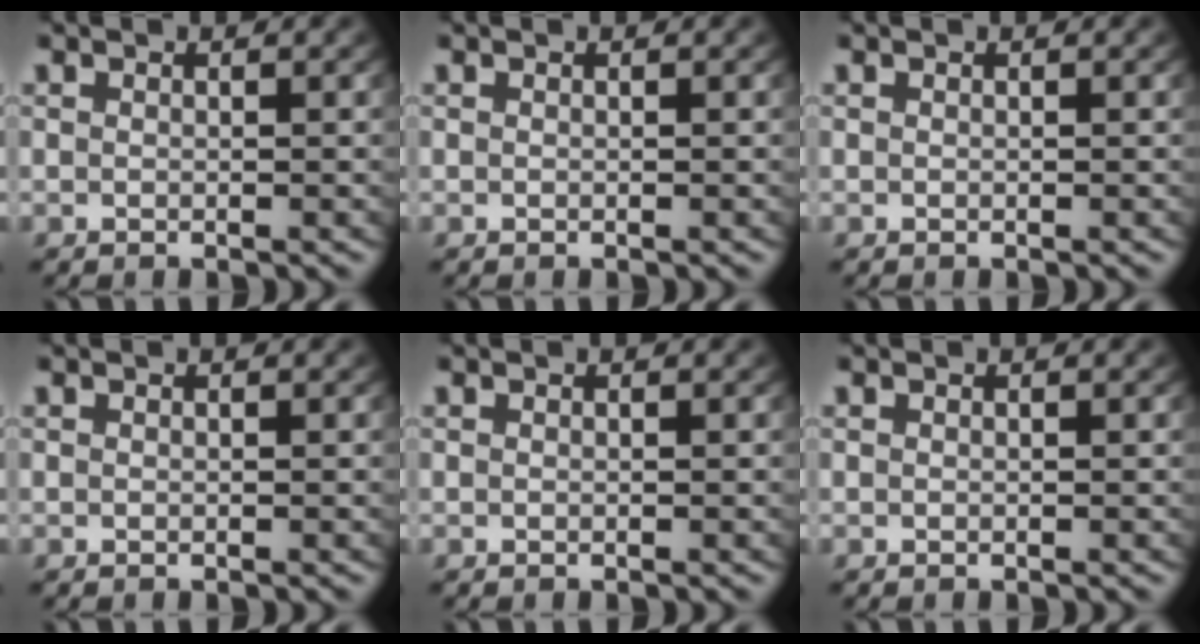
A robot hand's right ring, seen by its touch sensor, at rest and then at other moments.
{"total": 0.0}
{"total": 0.0}
{"total": 0.0}
{"total": 0.0}
{"total": 0.0}